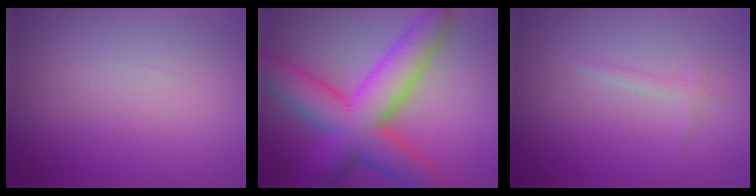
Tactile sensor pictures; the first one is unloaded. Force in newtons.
{"total": 10.6, "press": 10.6, "slide": 0.2}
{"total": 0.9, "press": 0.9, "slide": 0.0}